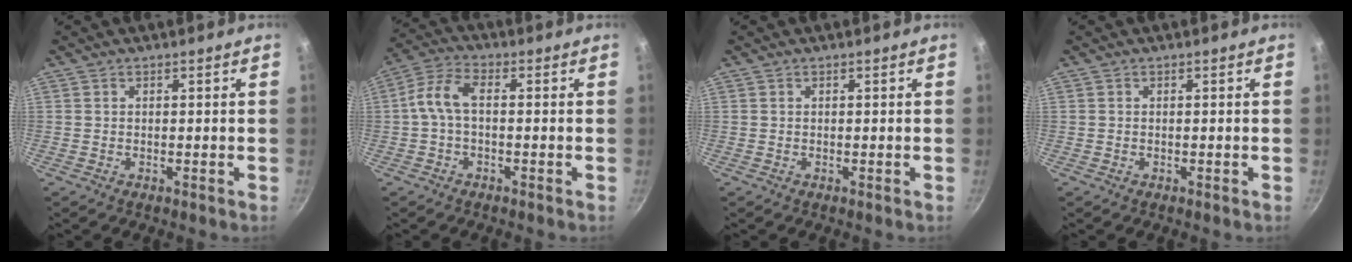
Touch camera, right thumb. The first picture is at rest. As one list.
[{"total": 6.7, "force": [-0.2, 3.5, 5.7], "torque": [-0.121, 0.024, -0.012]}, {"total": 0.0}, {"total": 0.0}]